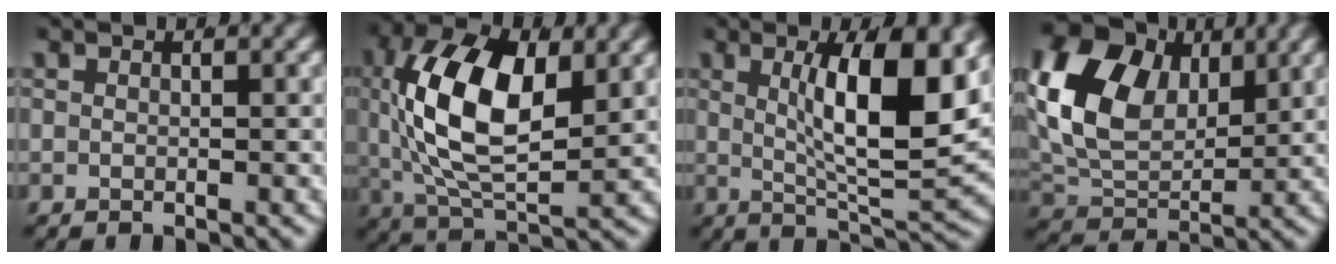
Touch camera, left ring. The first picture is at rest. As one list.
[{"total": 9.8, "force": [1.3, 5.0, 8.3], "torque": [-0.168, -0.012, 0.034]}, {"total": 9.2, "force": [2.1, 2.0, 8.7], "torque": [-0.138, -0.010, 0.042]}, {"total": 13.2, "force": [4.0, 9.7, 8.0], "torque": [-0.167, -0.006, 0.068]}]